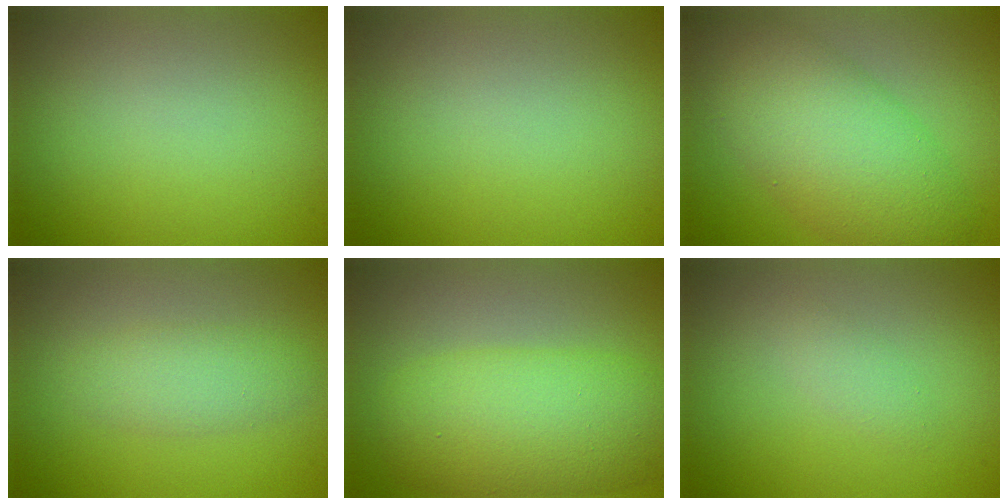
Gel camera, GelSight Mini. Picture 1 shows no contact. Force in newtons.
{"total": 0.0}
{"total": 8.5, "press": 8.5, "slide": 0.2}
{"total": 2.7, "press": 2.7, "slide": 0.1}
{"total": 7.6, "press": 7.6, "slide": 0.1}
{"total": 1.1, "press": 1.1, "slide": 0.1}